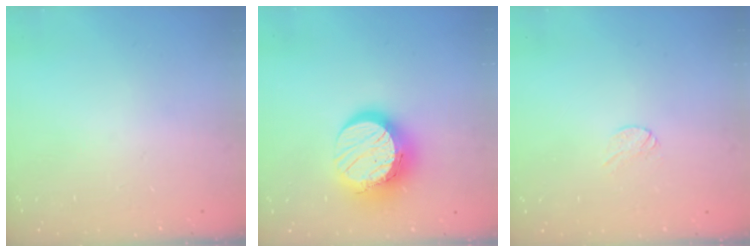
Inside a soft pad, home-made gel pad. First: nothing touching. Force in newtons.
{"total": 15.1, "press": 15.0, "slide": 1.7}
{"total": 4.5, "press": 4.4, "slide": 0.5}